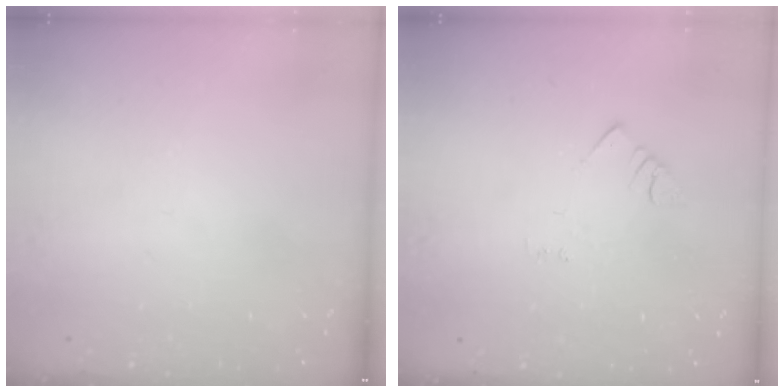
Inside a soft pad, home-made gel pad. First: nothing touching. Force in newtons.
{"total": 1.5, "press": 1.5, "slide": 0.3}